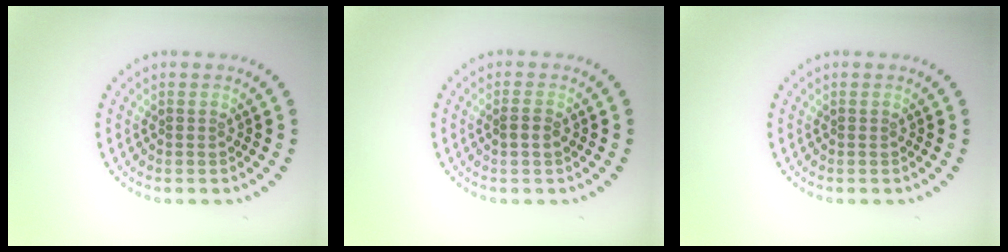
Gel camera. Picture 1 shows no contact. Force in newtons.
{"total": 1.3, "press": 1.2, "slide": 0.4}
{"total": 0.0}